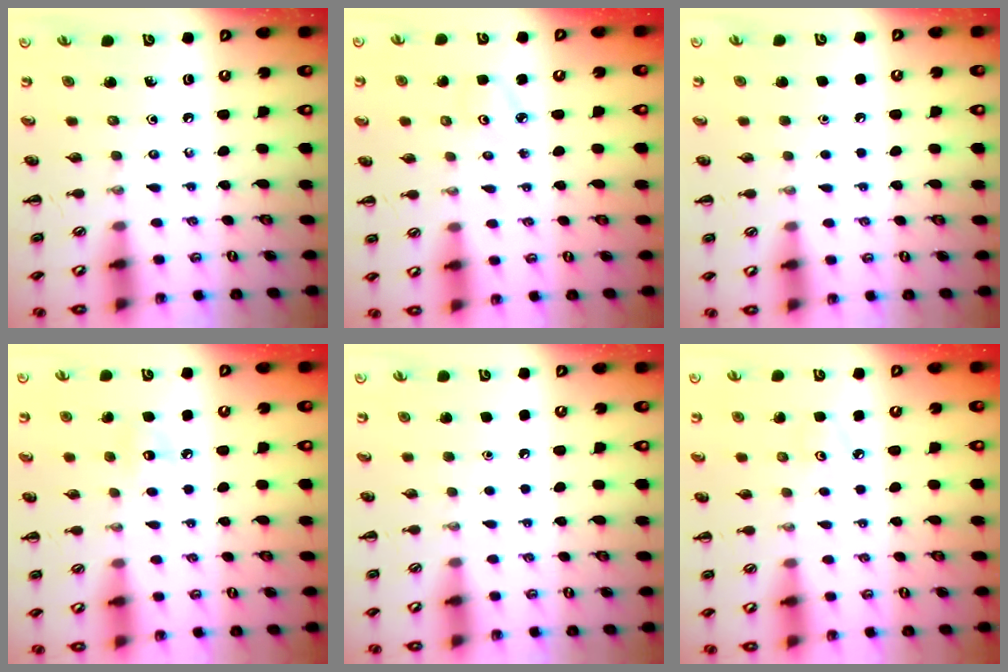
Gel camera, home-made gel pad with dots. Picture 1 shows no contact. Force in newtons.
{"total": 2.5, "press": 2.4, "slide": 0.7}
{"total": 1.7, "press": 1.7, "slide": 0.1}
{"total": 6.1, "press": 5.9, "slide": 1.6}
{"total": 1.7, "press": 1.7, "slide": 0.1}
{"total": 3.1, "press": 2.9, "slide": 0.9}